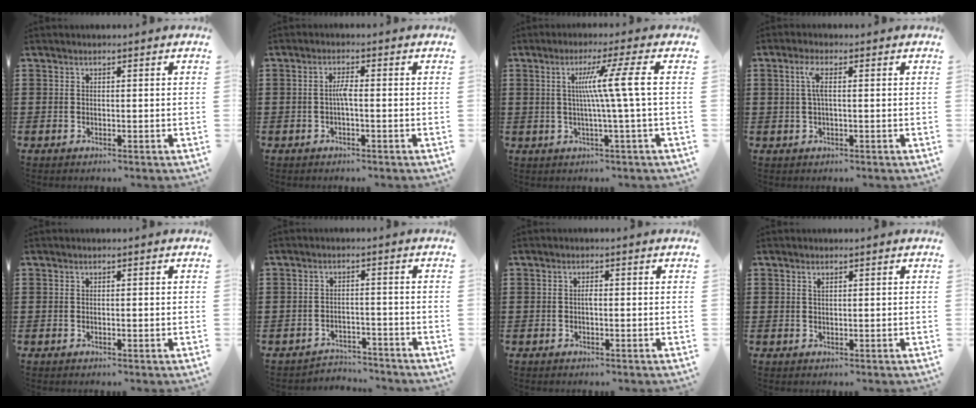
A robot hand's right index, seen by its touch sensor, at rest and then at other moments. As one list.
[{"total": 2.3, "force": [-0.4, 0.3, 2.2], "torque": [-0.051, -0.001, -0.012]}, {"total": 8.0, "force": [0.6, -1.2, 7.9], "torque": [-0.148, 0.000, -0.003]}, {"total": 2.9, "force": [0.4, 0.7, 2.8], "torque": [-0.058, 0.005, 0.004]}, {"total": 0.0}, {"total": 3.3, "force": [-3.2, 0.5, -0.2], "torque": [-0.004, 0.001, -0.070]}, {"total": 1.0, "force": [-0.1, 0.3, 0.9], "torque": [-0.019, -0.003, -0.002]}, {"total": 0.8, "force": [0.4, 0.3, 0.6], "torque": [-0.014, 0.002, 0.008]}]